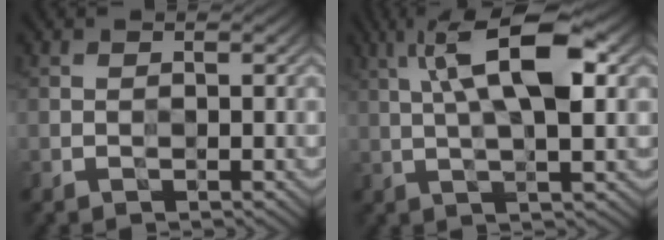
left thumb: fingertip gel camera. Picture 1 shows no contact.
{"total": 10.6, "force": [3.1, 3.0, 9.7], "torque": [-0.170, 0.015, 0.046]}